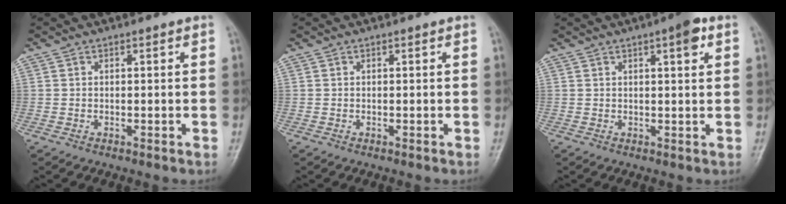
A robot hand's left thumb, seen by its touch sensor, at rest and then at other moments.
{"total": 0.0}
{"total": 4.3, "force": [2.1, 1.0, 3.6], "torque": [-0.046, -0.005, 0.026]}